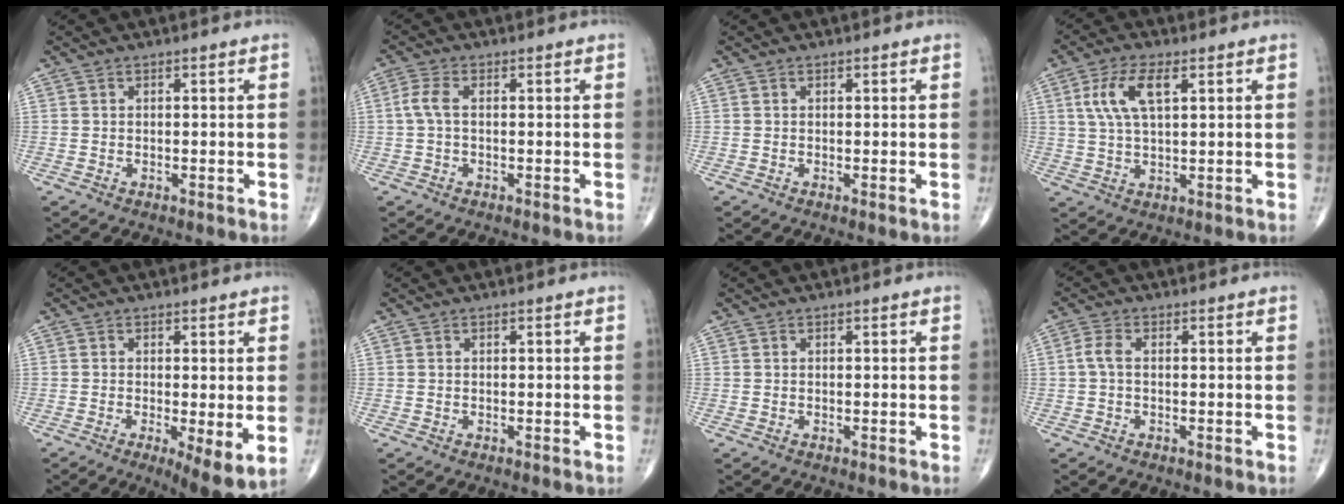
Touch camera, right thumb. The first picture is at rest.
{"total": 3.2, "force": [0.1, 1.5, 2.9], "torque": [-0.074, 0.005, -0.003]}
{"total": 0.0}
{"total": 8.2, "force": [2.8, 3.4, 6.9], "torque": [-0.144, 0.002, 0.056]}
{"total": 6.9, "force": [-1.2, 1.8, 6.5], "torque": [-0.104, -0.023, -0.020]}
{"total": 0.0}
{"total": 0.0}
{"total": 2.5, "force": [-0.1, 1.3, 2.2], "torque": [-0.049, 0.004, -0.007]}